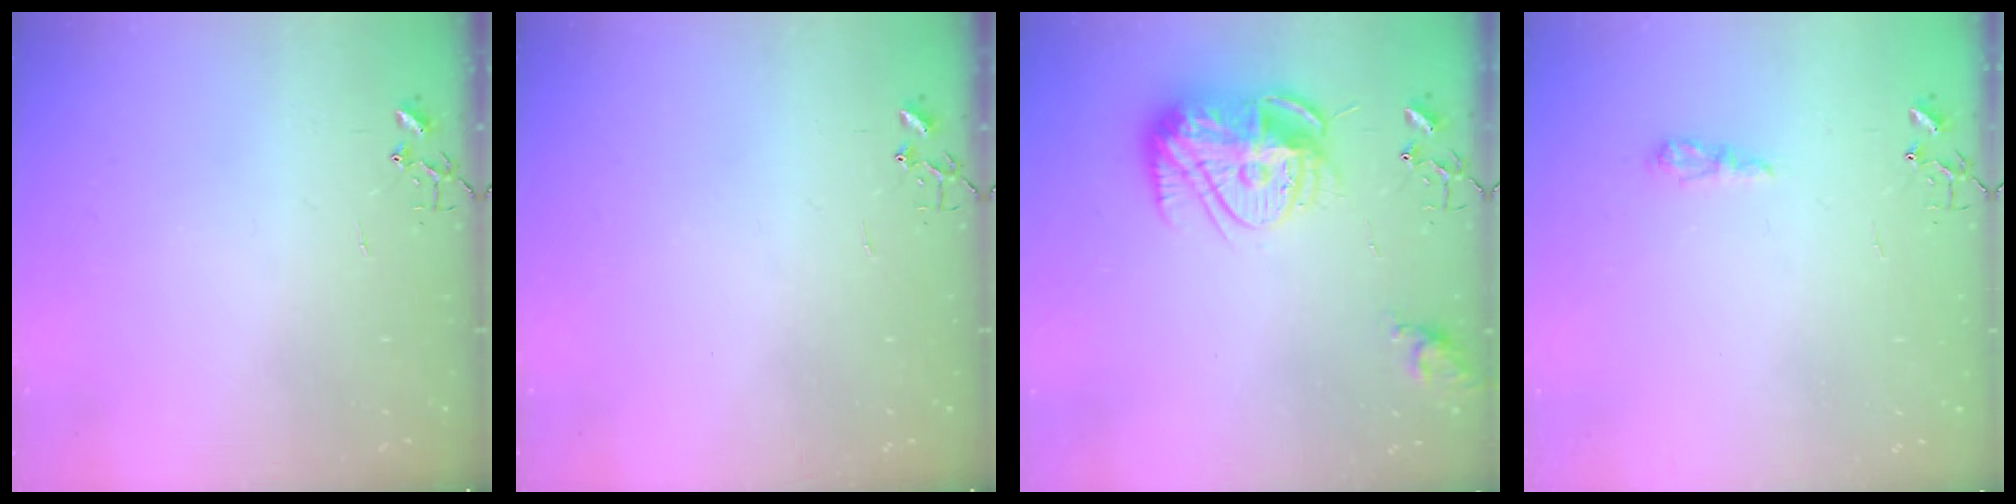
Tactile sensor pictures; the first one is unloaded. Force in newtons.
{"total": 0.0}
{"total": 15.7, "press": 15.7, "slide": 1.0}
{"total": 6.3, "press": 6.2, "slide": 0.8}